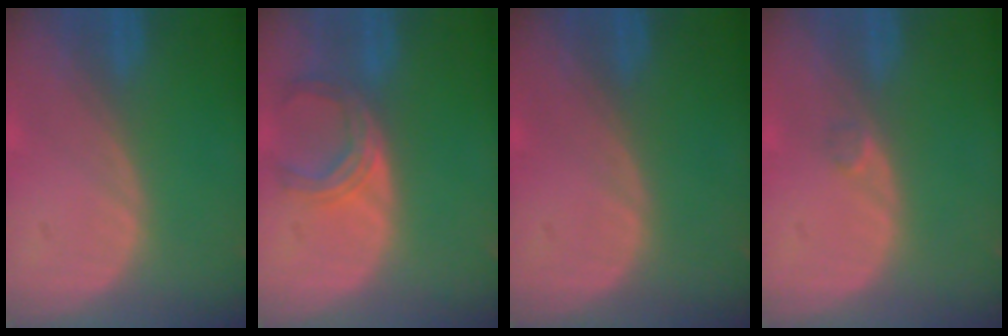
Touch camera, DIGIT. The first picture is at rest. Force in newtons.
{"total": 4.9, "press": 4.8, "slide": 1.1}
{"total": 0.0}
{"total": 1.2, "press": 1.0, "slide": 0.7}